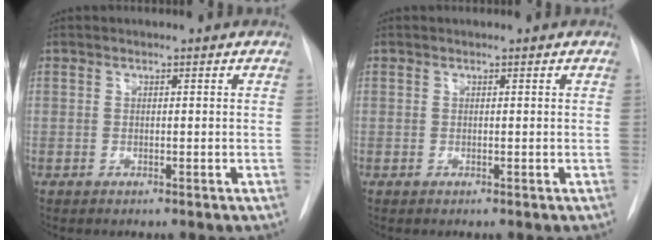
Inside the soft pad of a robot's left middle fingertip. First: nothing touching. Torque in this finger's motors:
{"motor_torque": [-0.14, 0.13, -0.04, -0.01]}